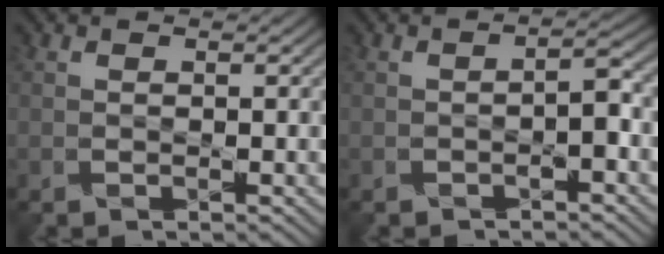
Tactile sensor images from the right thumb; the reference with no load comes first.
{"total": 2.5, "force": [-1.4, 0.3, 2.0], "torque": [-0.029, 0.015, -0.023]}